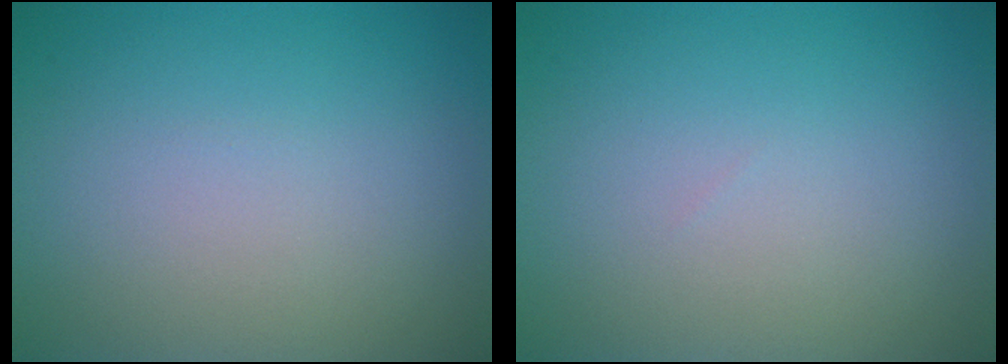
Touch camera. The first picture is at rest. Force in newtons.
{"total": 0.0}